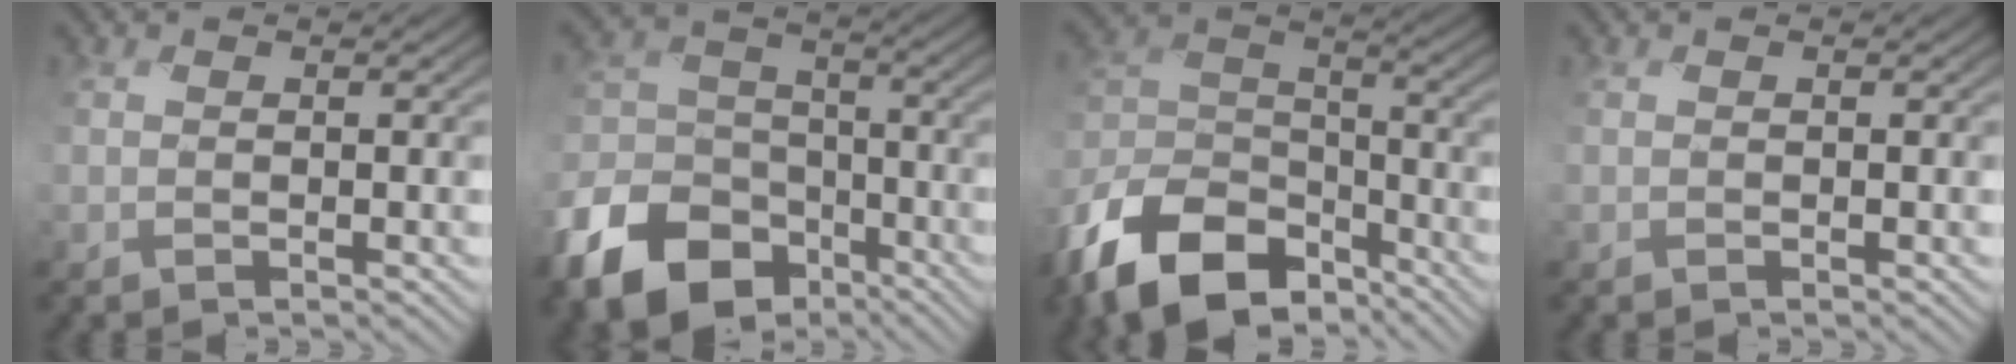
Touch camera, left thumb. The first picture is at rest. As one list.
[{"total": 14.6, "force": [-8.4, 9.9, 6.7], "torque": [-0.204, -0.034, -0.147]}, {"total": 15.7, "force": [-10.5, 8.5, 8.0], "torque": [-0.209, -0.022, -0.200]}, {"total": 0.0}]